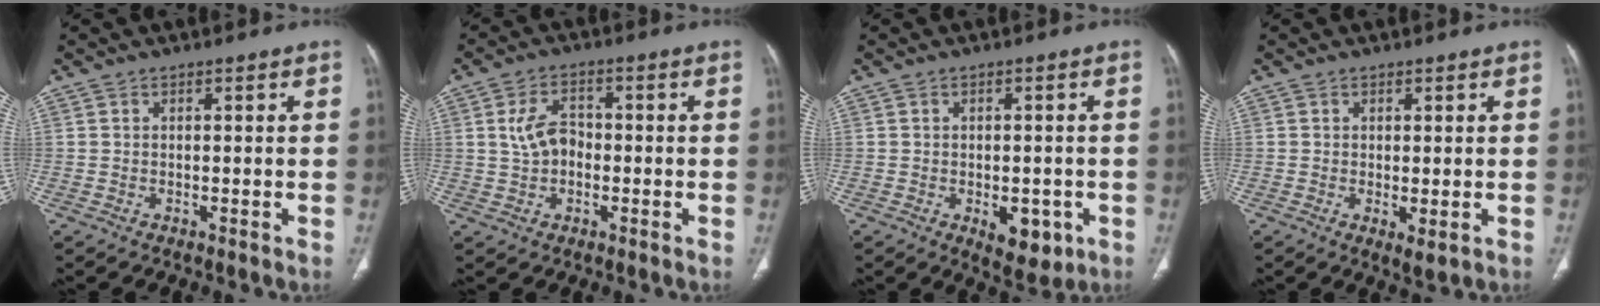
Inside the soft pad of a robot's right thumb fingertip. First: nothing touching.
{"total": 5.8, "force": [0.0, 4.0, 4.2], "torque": [-0.072, 0.015, -0.005]}
{"total": 6.9, "force": [-2.3, 3.8, 5.2], "torque": [-0.050, 0.002, -0.017]}
{"total": 2.5, "force": [-0.4, 0.8, 2.3], "torque": [-0.043, -0.012, -0.003]}